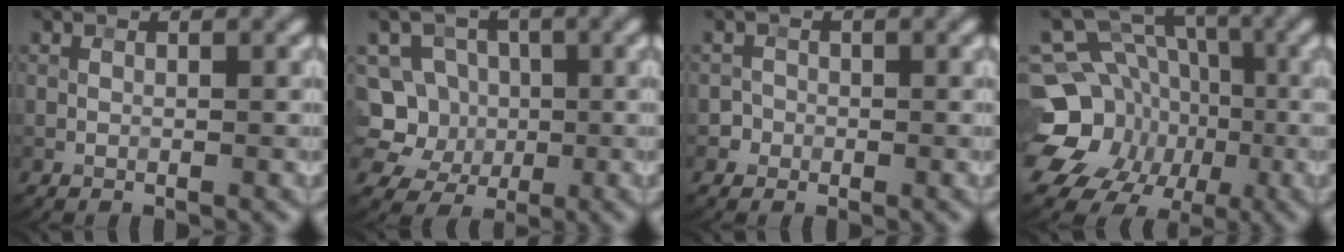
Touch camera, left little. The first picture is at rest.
{"total": 6.4, "force": [-0.8, 6.0, 2.2], "torque": [-0.032, 0.026, -0.045]}
{"total": 1.2, "force": [-0.3, 1.1, -0.1], "torque": [0.017, 0.001, -0.004]}
{"total": 15.8, "force": [-5.1, 13.4, 6.5], "torque": [-0.141, -0.013, -0.090]}